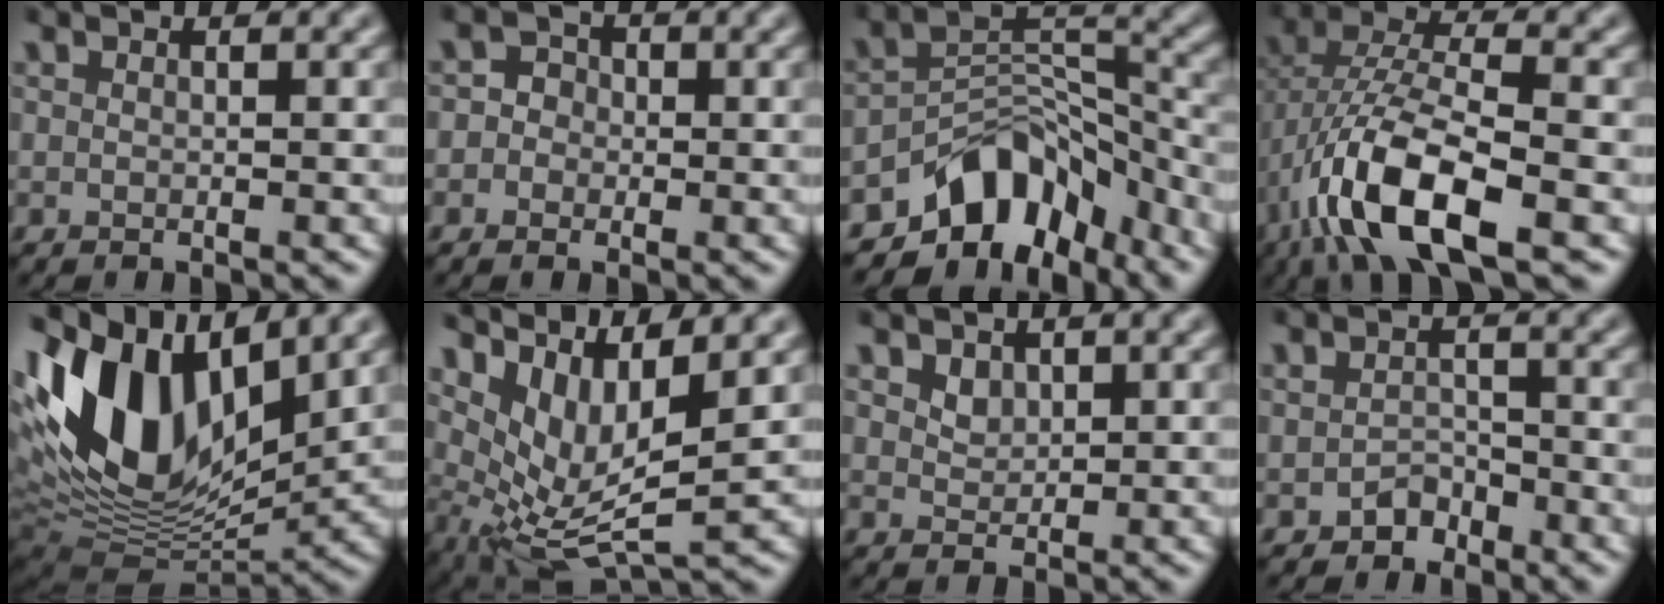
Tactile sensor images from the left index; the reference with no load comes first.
{"total": 1.6, "force": [-1.0, 1.2, 0.1], "torque": [0.016, 0.002, -0.019]}
{"total": 8.0, "force": [-6.2, 4.0, 3.1], "torque": [-0.018, -0.001, -0.103]}
{"total": 10.1, "force": [-4.8, 3.2, 8.2], "torque": [-0.164, 0.011, -0.091]}
{"total": 14.6, "force": [3.8, 8.1, 11.5], "torque": [-0.229, 0.016, 0.072]}
{"total": 6.9, "force": [2.7, 2.4, 5.9], "torque": [-0.114, -0.005, 0.063]}
{"total": 1.4, "force": [0.7, 1.1, 0.6], "torque": [-0.017, 0.002, 0.021]}
{"total": 1.9, "force": [-1.8, 0.7, 0.0], "torque": [0.009, 0.006, -0.027]}